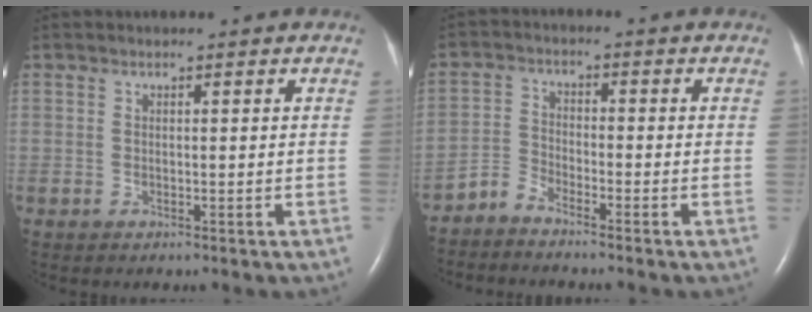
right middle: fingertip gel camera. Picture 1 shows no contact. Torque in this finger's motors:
{"motor_torque": [0.36, -0.64, -0.03, -0.01]}